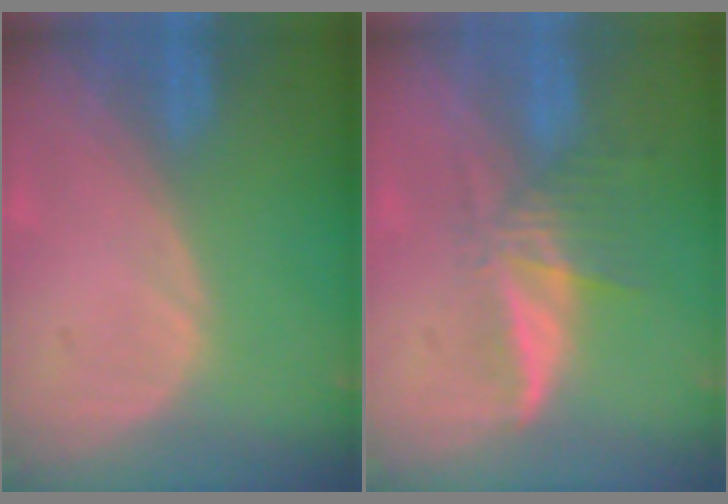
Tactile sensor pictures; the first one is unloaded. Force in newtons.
{"total": 6.0, "press": 5.3, "slide": 2.8}